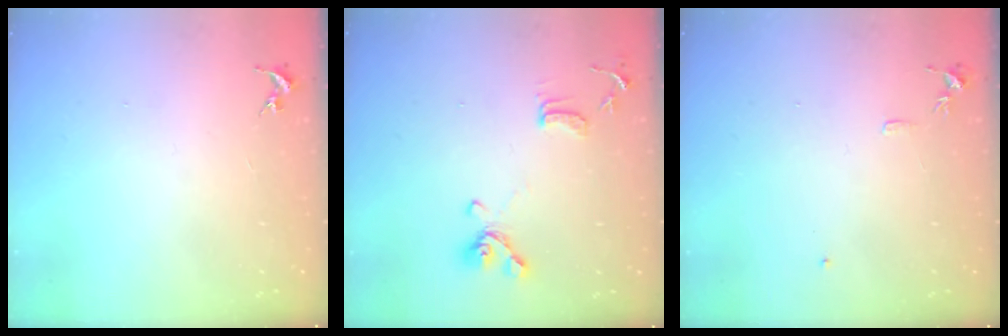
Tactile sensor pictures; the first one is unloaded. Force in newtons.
{"total": 12.0, "press": 11.8, "slide": 2.0}
{"total": 5.9, "press": 5.8, "slide": 0.8}